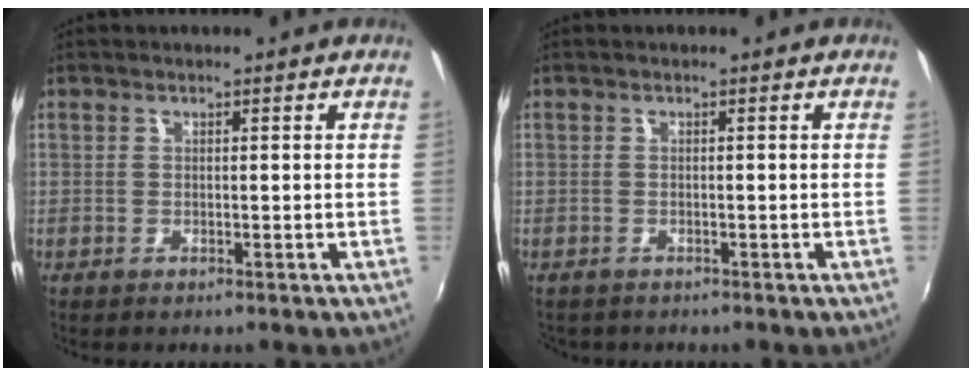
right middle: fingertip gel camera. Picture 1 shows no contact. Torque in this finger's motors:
{"motor_torque": [-0.24, -0.02, -0.01, 0.00]}